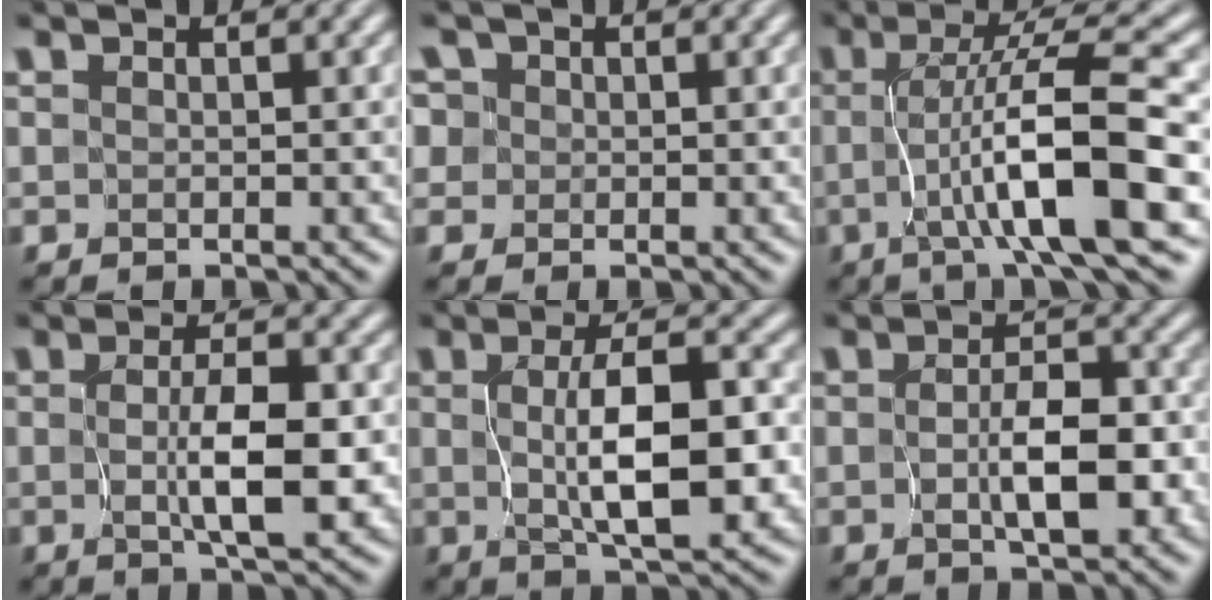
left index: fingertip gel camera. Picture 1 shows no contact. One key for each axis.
{"total": 3.7, "fx": 1.4, "fy": 3.1, "fz": 1.3, "tx": -0.019, "ty": 0.022, "tz": 0.000}
{"total": 9.4, "fx": -1.2, "fy": 1.4, "fz": 9.2, "tx": -0.137, "ty": 0.009, "tz": -0.023}
{"total": 5.0, "fx": -0.5, "fy": 1.5, "fz": 4.7, "tx": -0.086, "ty": -0.007, "tz": -0.005}
{"total": 7.2, "fx": -0.3, "fy": 2.5, "fz": 6.8, "tx": -0.111, "ty": -0.002, "tz": -0.002}
{"total": 4.7, "fx": -0.8, "fy": 2.1, "fz": 4.1, "tx": -0.072, "ty": -0.006, "tz": -0.011}